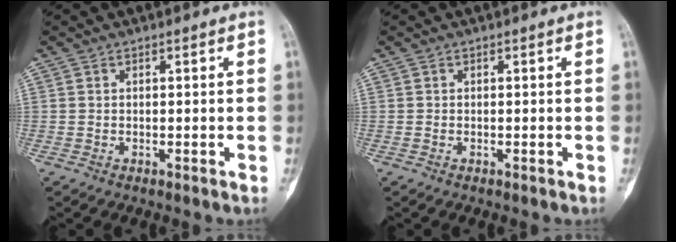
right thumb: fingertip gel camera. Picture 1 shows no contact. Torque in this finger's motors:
{"motor_torque": [2.03, 1.61, 0.34, -0.59, -0.06]}